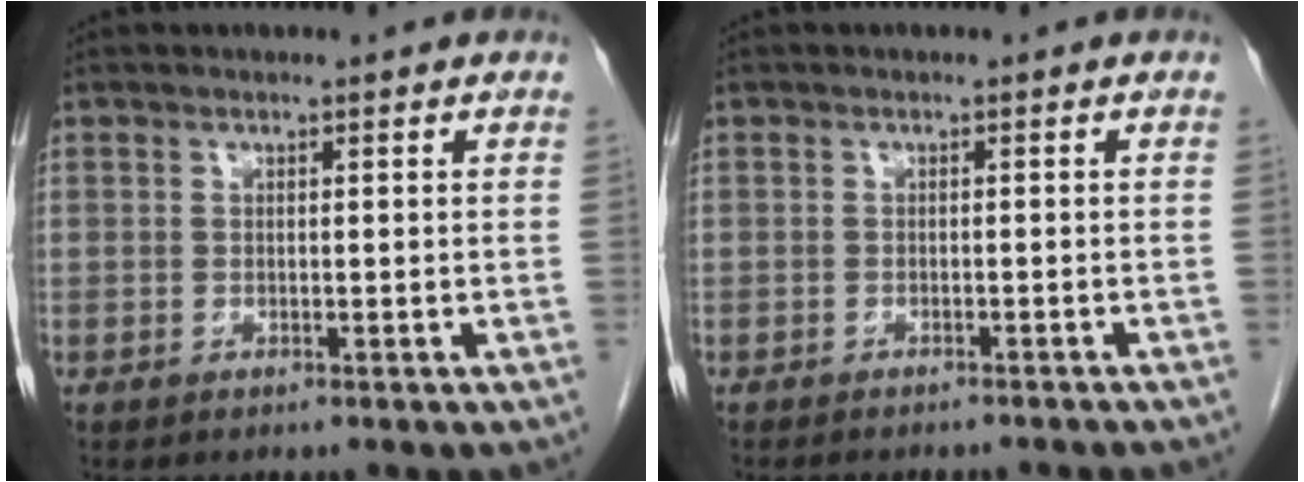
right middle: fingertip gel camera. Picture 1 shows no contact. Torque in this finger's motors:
{"motor_torque": [0.07, -0.05, -0.03, 0.01]}